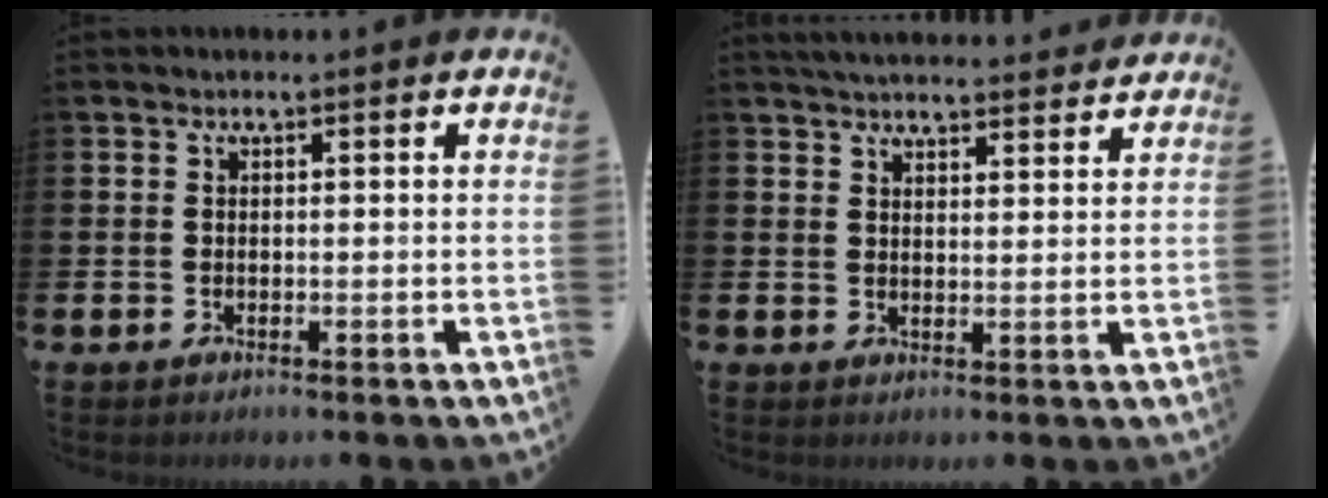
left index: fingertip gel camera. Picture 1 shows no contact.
{"total": 4.2, "force": [4.2, 0.2, 0.5], "torque": [-0.014, -0.024, 0.075]}